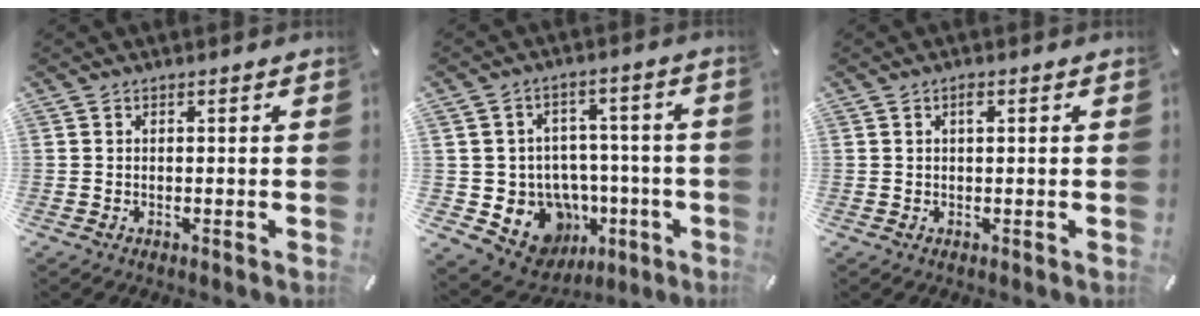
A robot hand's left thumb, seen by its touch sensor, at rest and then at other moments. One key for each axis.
{"total": 12.1, "fx": -4.8, "fy": 10.3, "fz": 4.3, "tx": -0.055, "ty": 0.015, "tz": -0.065}
{"total": 1.4, "fx": 0.5, "fy": 0.6, "fz": 1.2, "tx": -0.018, "ty": 0.001, "tz": 0.006}